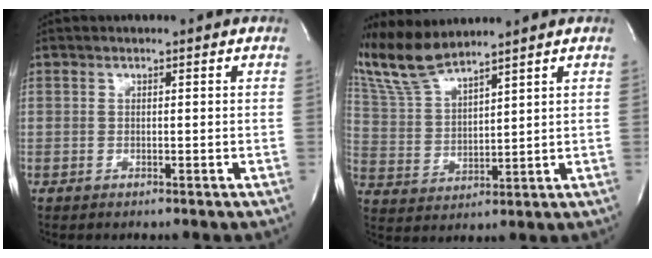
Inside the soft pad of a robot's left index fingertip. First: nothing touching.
{"total": 8.4, "force": [7.9, 0.2, 2.9], "torque": [-0.083, 0.008, 0.170]}